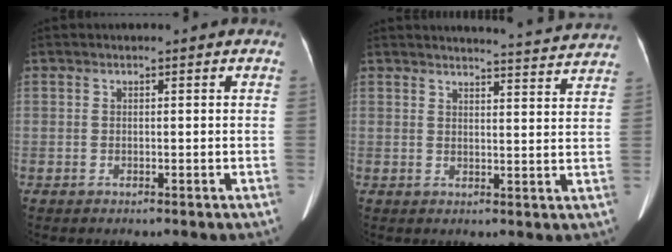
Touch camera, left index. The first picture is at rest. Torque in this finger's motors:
{"motor_torque": [0.36, -0.76, 0.00, 0.00]}